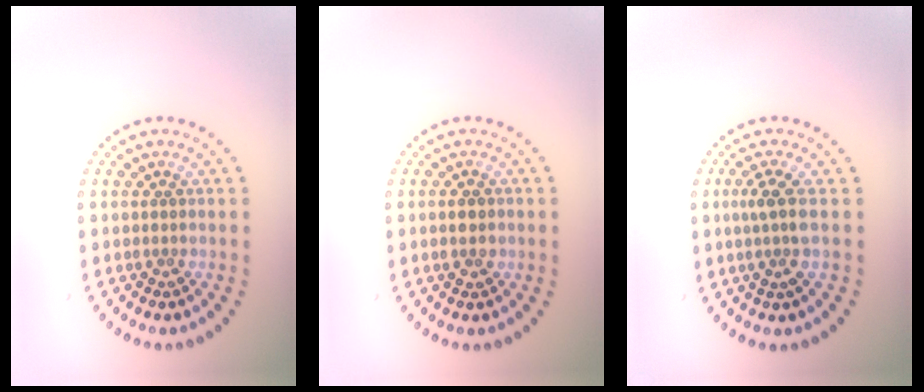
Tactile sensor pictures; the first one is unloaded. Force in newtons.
{"total": 1.9, "press": 1.9, "slide": 0.1}
{"total": 2.2, "press": 1.7, "slide": 1.3}